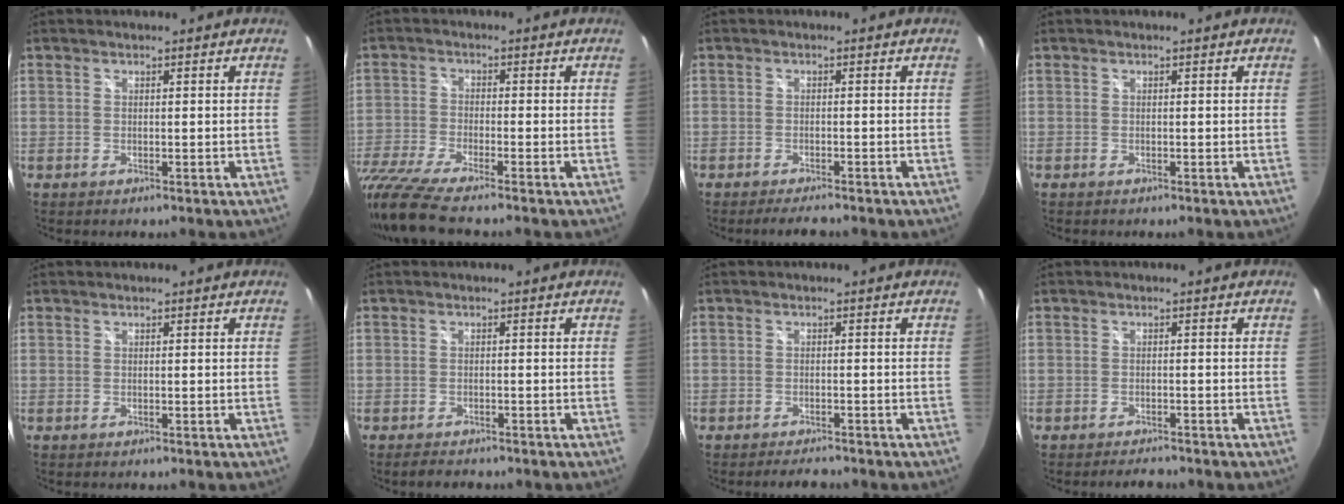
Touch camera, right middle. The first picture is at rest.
{"total": 11.7, "force": [-9.7, 0.8, 6.4], "torque": [-0.152, -0.042, -0.185]}
{"total": 3.8, "force": [-3.4, 0.7, 1.7], "torque": [-0.037, -0.011, -0.054]}
{"total": 0.0}
{"total": 0.0}
{"total": 2.7, "force": [-2.4, 0.9, 0.9], "torque": [-0.024, -0.003, -0.038]}
{"total": 3.3, "force": [-3.0, 0.9, 1.1], "torque": [-0.026, -0.007, -0.044]}
{"total": 3.0, "force": [-2.7, 0.8, 0.9], "torque": [-0.021, -0.006, -0.041]}